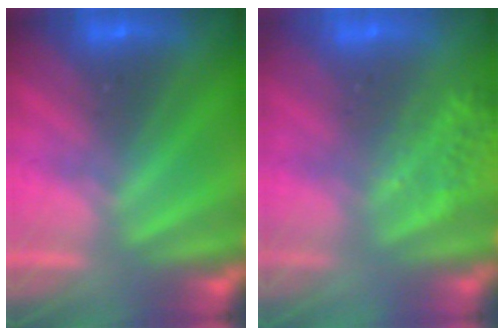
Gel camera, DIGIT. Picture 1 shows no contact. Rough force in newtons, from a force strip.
{"total": 5.6}